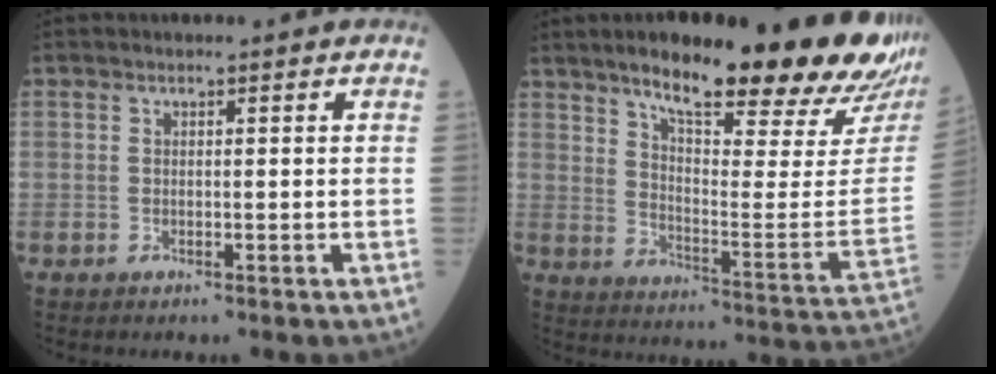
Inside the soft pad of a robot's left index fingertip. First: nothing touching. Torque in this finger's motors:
{"motor_torque": [0.49, -0.70, 1.05, 0.21]}